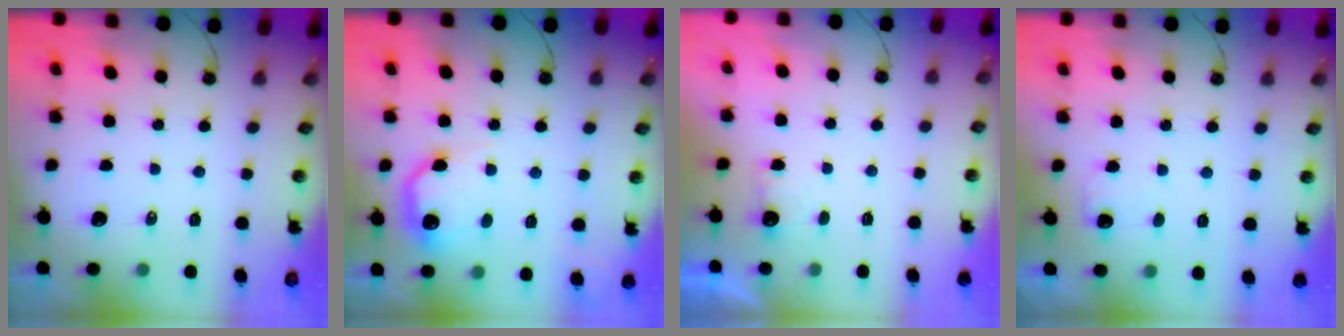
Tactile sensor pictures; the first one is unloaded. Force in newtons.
{"total": 12.3, "press": 12.2, "slide": 0.6}
{"total": 2.1, "press": 1.9, "slide": 0.8}
{"total": 5.1, "press": 5.0, "slide": 1.0}